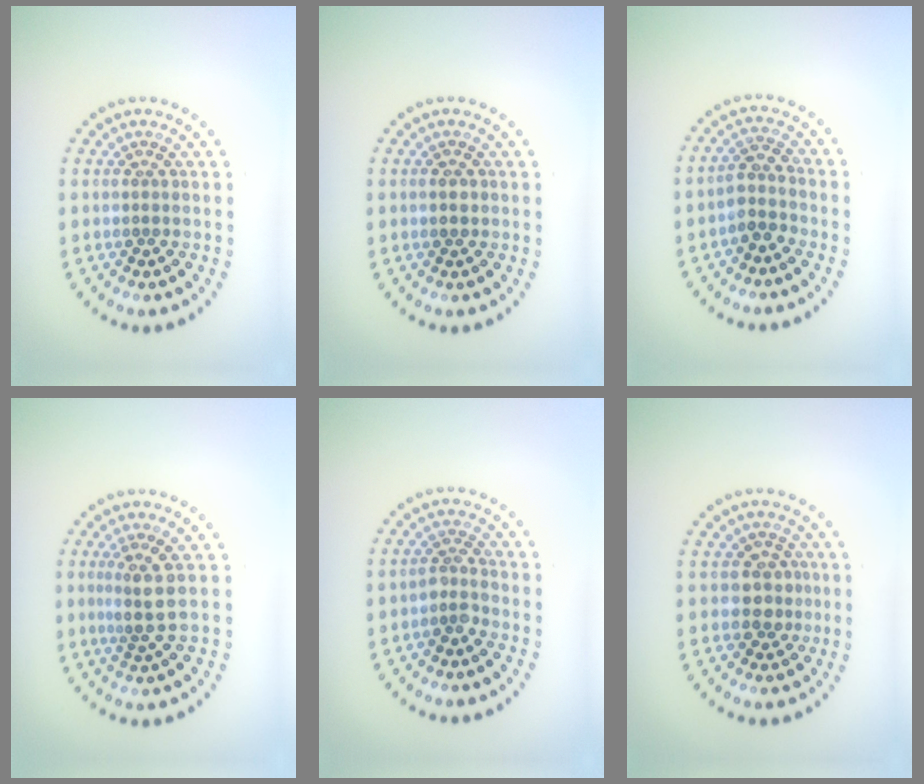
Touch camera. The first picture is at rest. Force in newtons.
{"total": 1.5, "press": 1.5, "slide": 0.1}
{"total": 2.3, "press": 1.9, "slide": 1.3}
{"total": 2.6, "press": 2.1, "slide": 1.7}
{"total": 1.8, "press": 1.4, "slide": 1.2}
{"total": 2.4, "press": 2.2, "slide": 1.0}